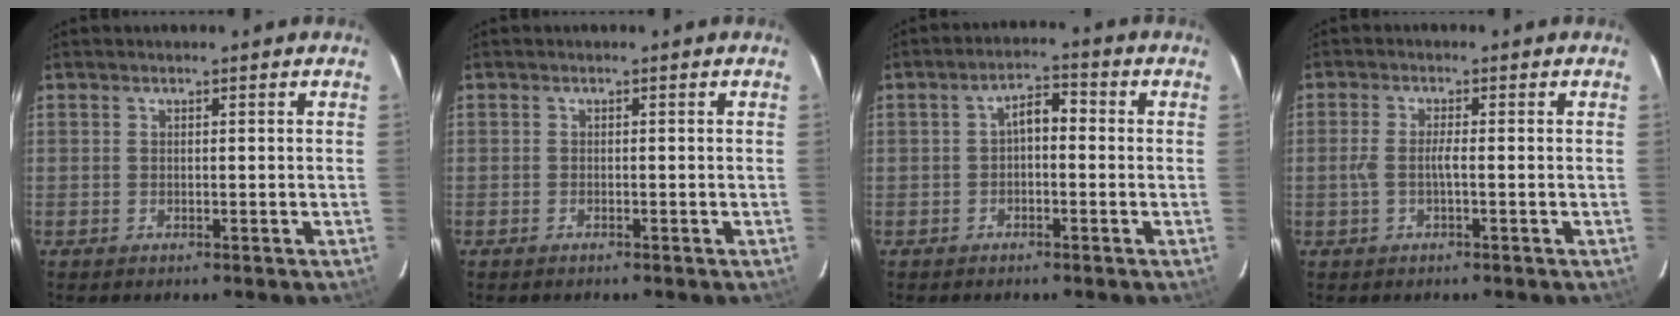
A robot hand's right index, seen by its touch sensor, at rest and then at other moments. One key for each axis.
{"total": 0.7, "fx": -0.7, "fy": 0.3, "fz": 0.1, "tx": -0.003, "ty": 0.000, "tz": -0.013}
{"total": 3.7, "fx": -0.6, "fy": 2.0, "fz": 3.1, "tx": -0.053, "ty": 0.016, "tz": -0.009}
{"total": 2.7, "fx": -0.7, "fy": 0.3, "fz": 2.6, "tx": -0.055, "ty": 0.004, "tz": -0.012}